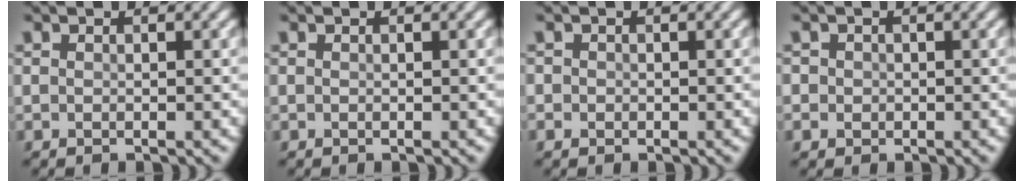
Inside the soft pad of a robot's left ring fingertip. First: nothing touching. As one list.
[{"total": 0.0}, {"total": 0.7, "force": [-0.2, 0.7, 0.1], "torque": [0.000, -0.003, -0.007]}, {"total": 1.2, "force": [0.0, 1.2, 0.2], "torque": [0.006, -0.002, -0.002]}]